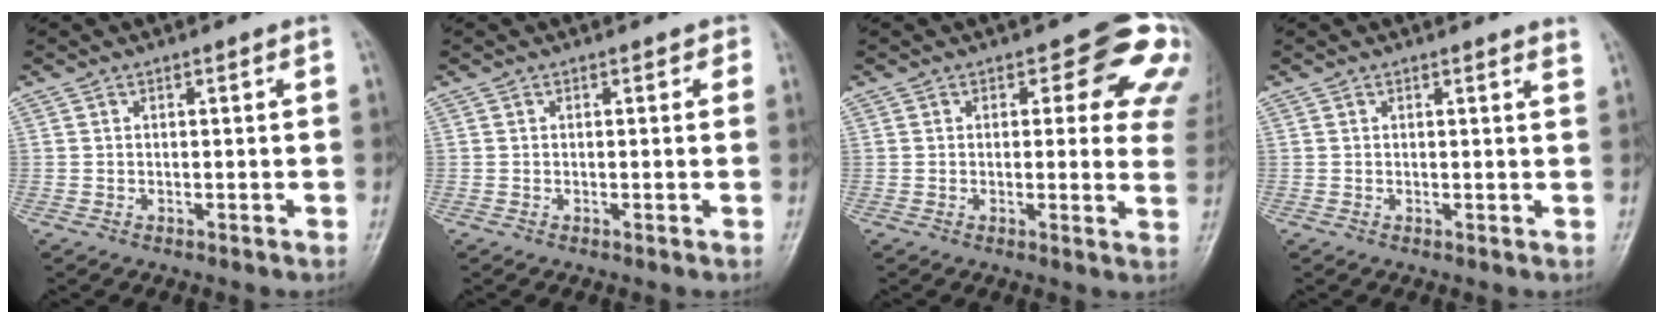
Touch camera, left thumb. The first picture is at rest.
{"total": 0.8, "force": [0.3, 0.6, 0.5], "torque": [0.010, 0.003, -0.003]}
{"total": 11.4, "force": [5.1, 5.5, 8.6], "torque": [-0.045, -0.022, 0.040]}
{"total": 1.4, "force": [1.2, -0.1, 0.6], "torque": [-0.004, -0.005, 0.008]}